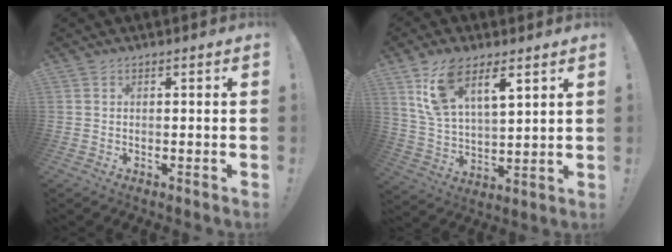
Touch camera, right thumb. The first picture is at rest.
{"total": 13.3, "force": [8.3, 5.9, 8.6], "torque": [-0.157, -0.034, 0.153]}